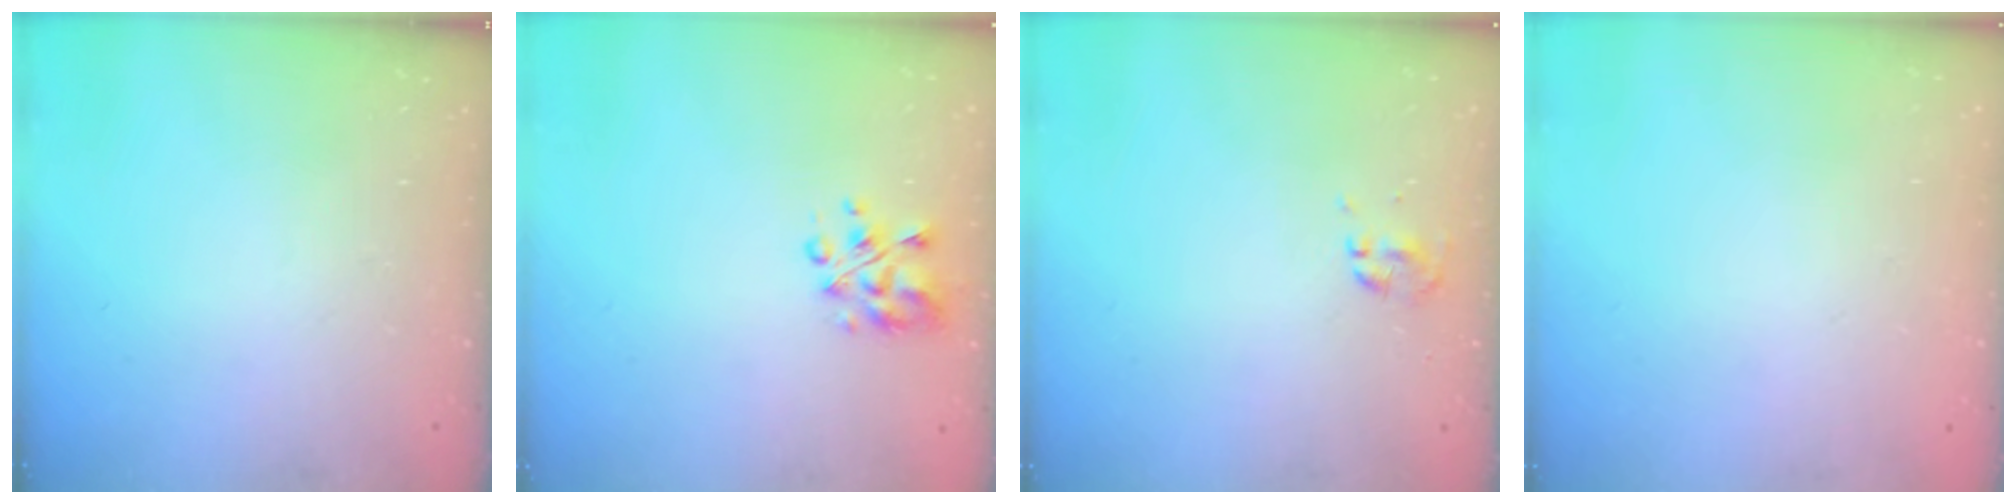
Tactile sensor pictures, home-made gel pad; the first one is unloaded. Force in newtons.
{"total": 6.4, "press": 6.2, "slide": 1.3}
{"total": 0.0}
{"total": 1.6, "press": 1.6, "slide": 0.2}